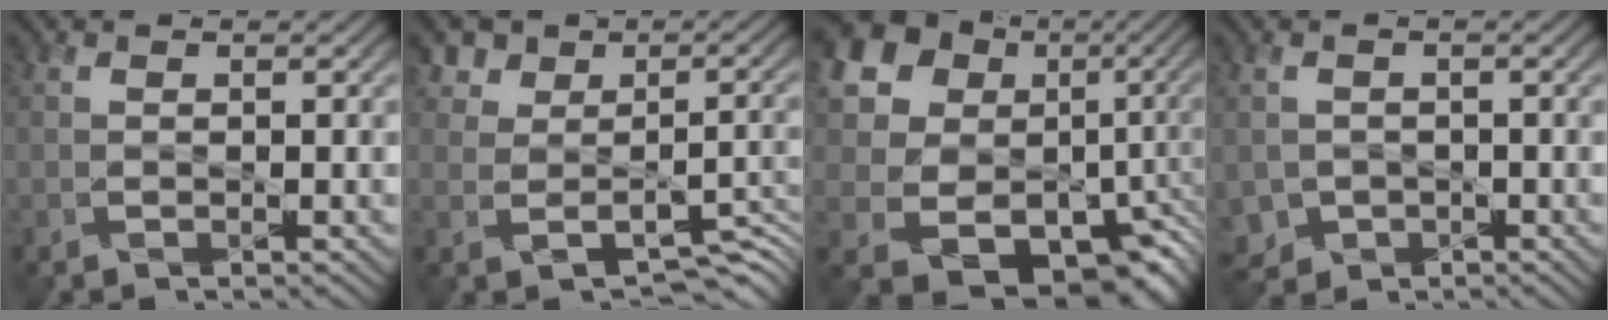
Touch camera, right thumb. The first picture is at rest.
{"total": 5.9, "force": [1.3, 4.8, 3.2], "torque": [-0.040, -0.006, 0.021]}
{"total": 18.2, "force": [-0.1, 15.5, 9.5], "torque": [-0.187, -0.009, 0.037]}
{"total": 3.2, "force": [-1.1, 3.0, 0.7], "torque": [-0.030, -0.019, -0.024]}